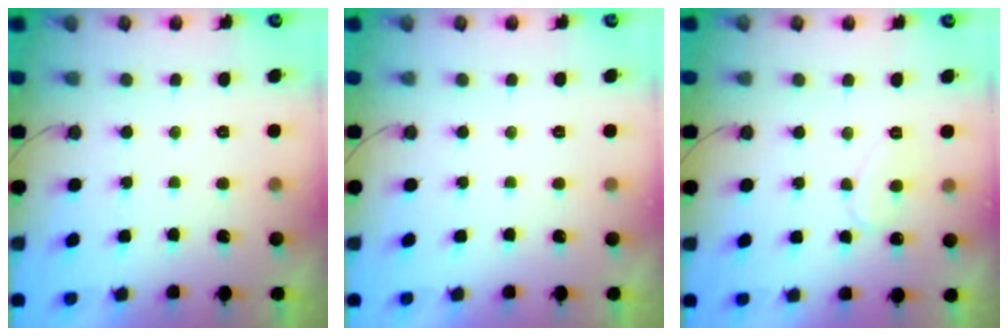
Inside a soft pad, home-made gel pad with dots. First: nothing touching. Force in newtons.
{"total": 0.0}
{"total": 7.5, "press": 7.5, "slide": 0.6}